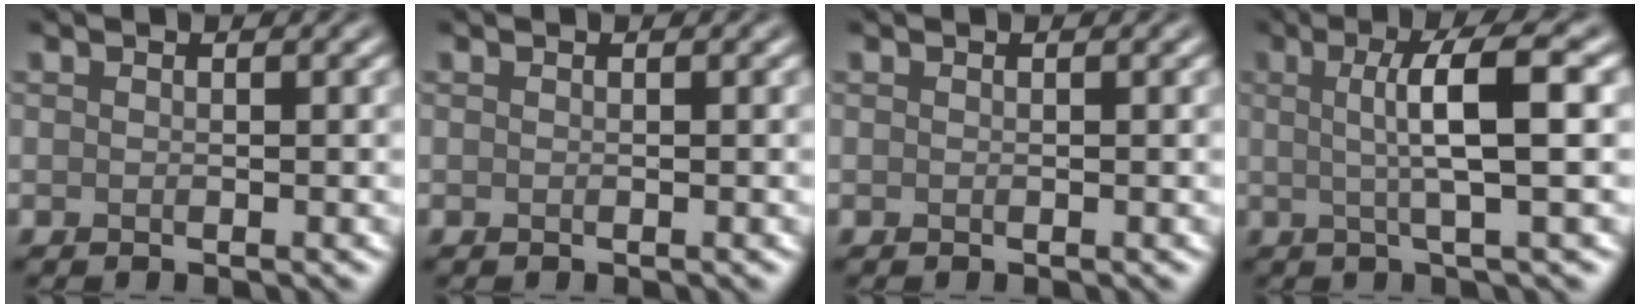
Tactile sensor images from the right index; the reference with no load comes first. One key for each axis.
{"total": 0.0}
{"total": 0.0}
{"total": 5.9, "fx": 0.9, "fy": 1.0, "fz": 5.8, "tx": -0.089, "ty": 0.008, "tz": 0.012}